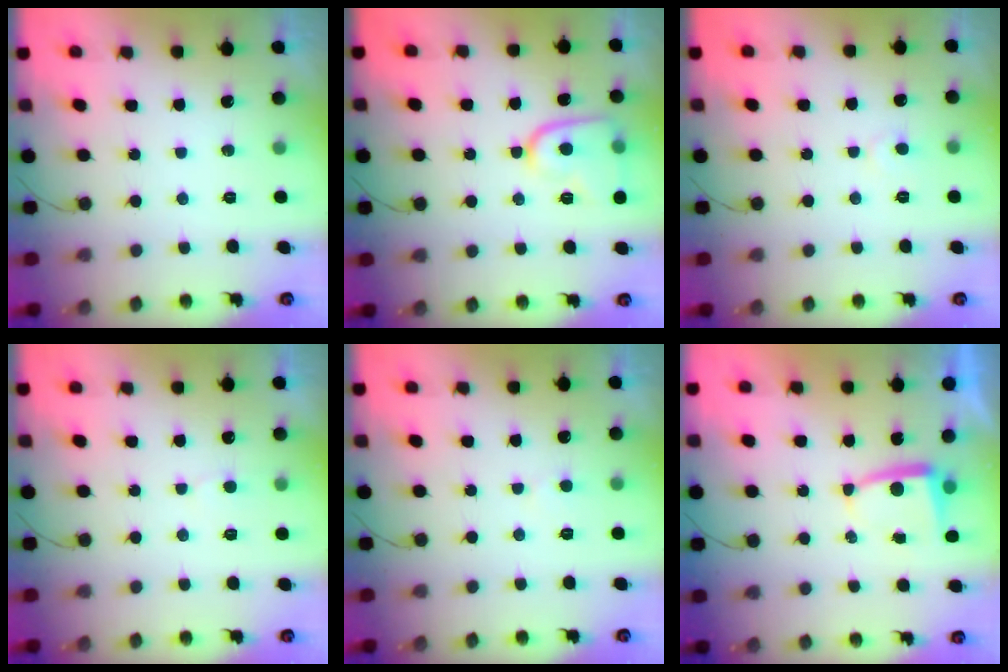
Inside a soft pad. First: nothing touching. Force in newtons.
{"total": 10.4, "press": 10.4, "slide": 0.4}
{"total": 4.8, "press": 4.7, "slide": 0.4}
{"total": 2.5, "press": 2.5, "slide": 0.1}
{"total": 3.5, "press": 3.5, "slide": 0.4}
{"total": 3.7, "press": 3.7, "slide": 0.5}